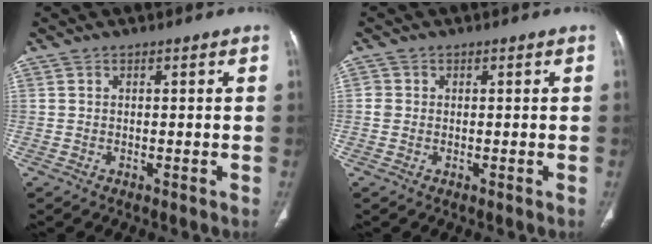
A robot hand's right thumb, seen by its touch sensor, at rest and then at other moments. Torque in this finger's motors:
{"motor_torque": [-0.06, -0.01, 0.37, 0.31, -0.03]}